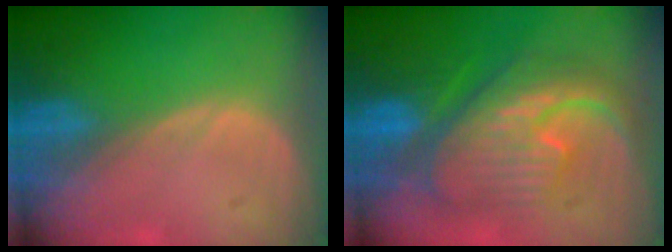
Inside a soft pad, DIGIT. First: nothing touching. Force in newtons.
{"total": 10.7, "press": 10.7, "slide": 0.9}